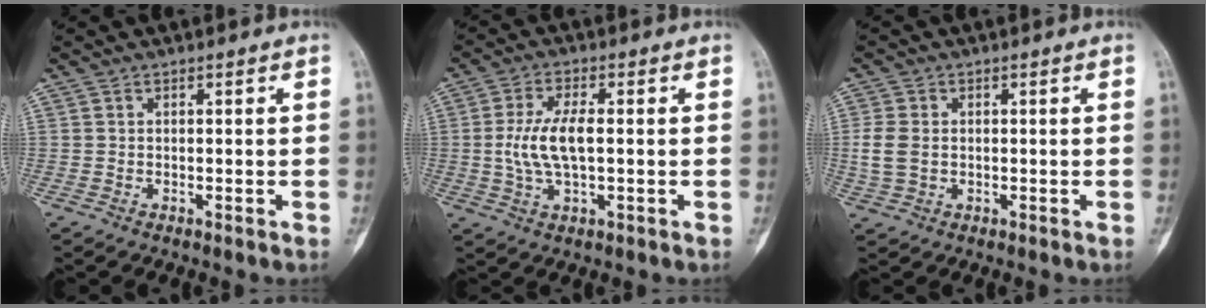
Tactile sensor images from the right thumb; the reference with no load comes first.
{"total": 8.2, "force": [0.0, 3.3, 7.5], "torque": [-0.161, 0.005, 0.000]}
{"total": 4.7, "force": [0.1, 3.4, 3.3], "torque": [-0.075, 0.004, 0.003]}